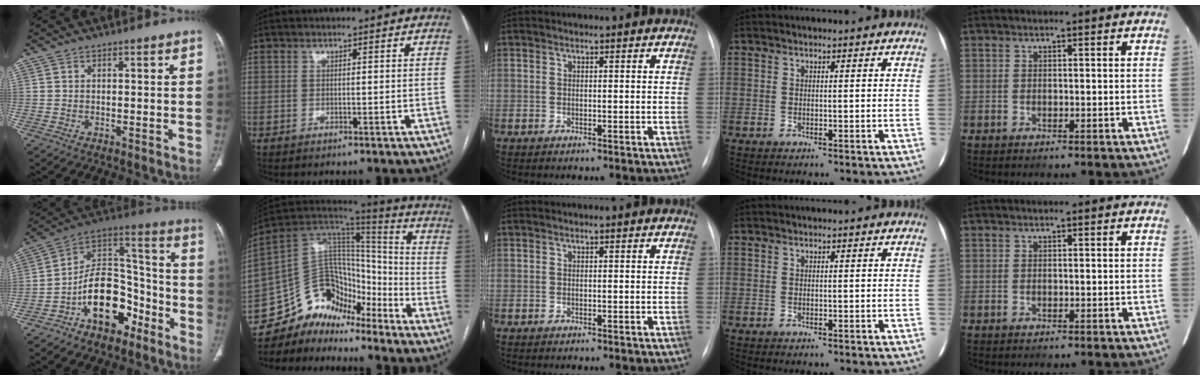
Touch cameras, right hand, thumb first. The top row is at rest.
{"thumb": {"total": 17.0, "force": [-8.2, 10.2, 10.8], "torque": [-0.140, 0.088, -0.141]}, "index": {"total": 14.9, "force": [-11.9, 7.7, 4.6], "torque": [-0.075, 0.083, -0.210]}}